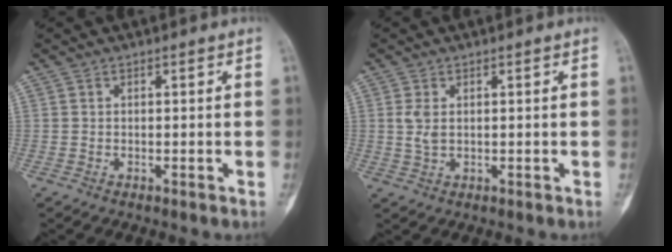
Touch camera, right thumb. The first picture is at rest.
{"total": 2.8, "force": [0.6, 1.5, 2.2], "torque": [-0.053, 0.001, 0.016]}